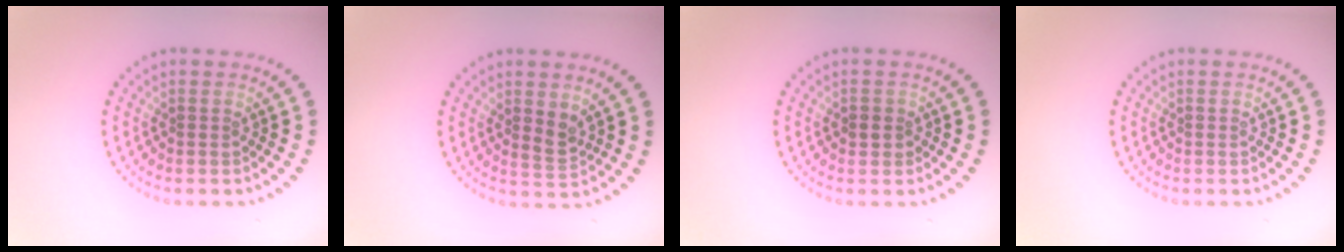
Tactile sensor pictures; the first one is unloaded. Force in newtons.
{"total": 1.7, "press": 1.5, "slide": 0.8}
{"total": 1.3, "press": 1.3, "slide": 0.3}
{"total": 0.0}